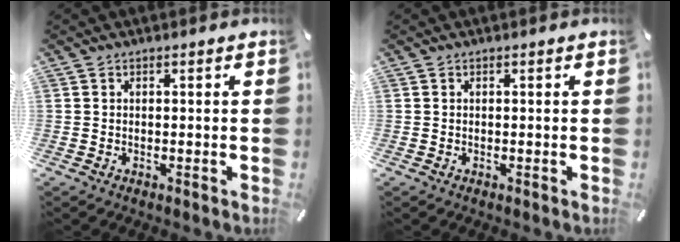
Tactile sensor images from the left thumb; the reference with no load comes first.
{"total": 0.0}